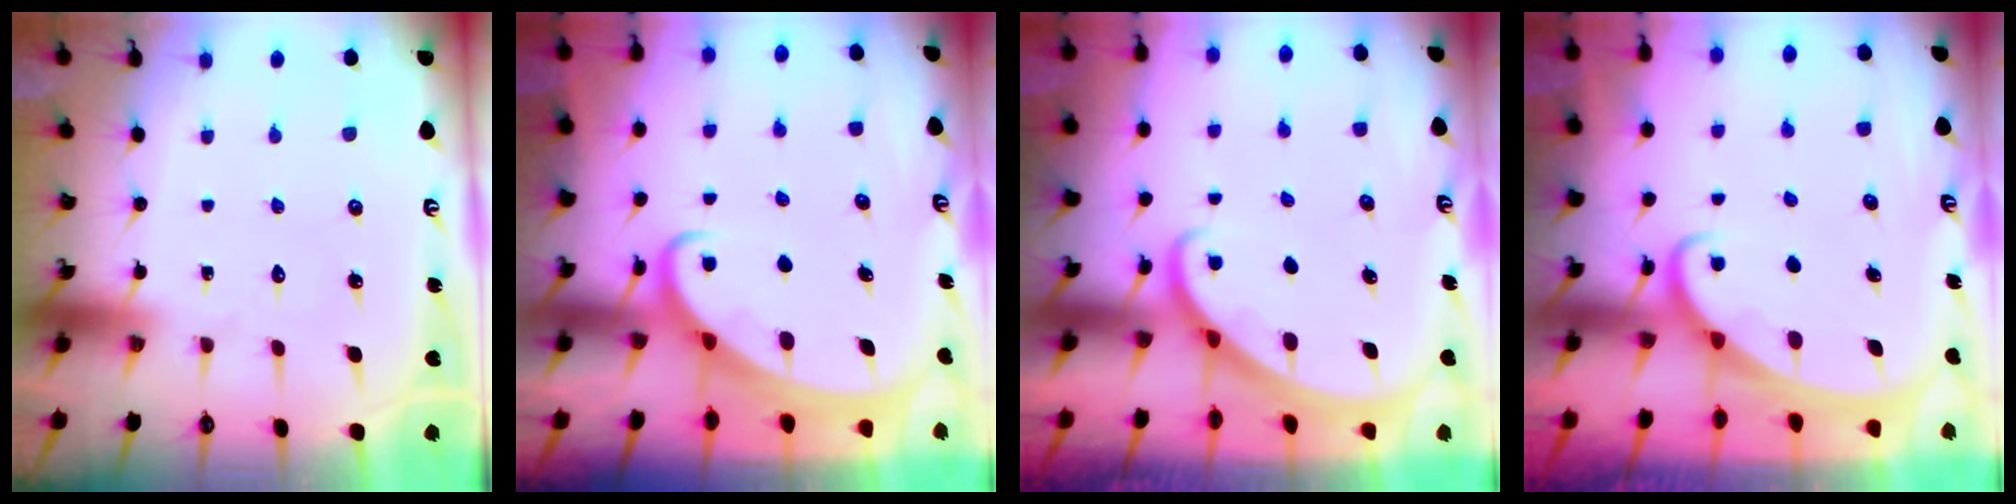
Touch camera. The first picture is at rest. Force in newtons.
{"total": 2.7, "press": 2.7, "slide": 0.3}
{"total": 1.7, "press": 1.7, "slide": 0.1}
{"total": 2.0, "press": 2.0, "slide": 0.0}